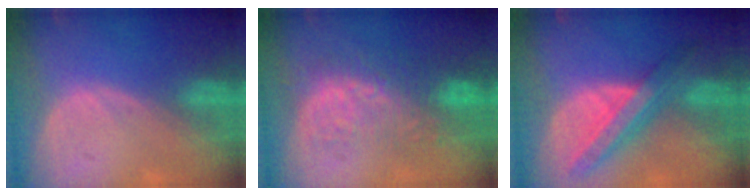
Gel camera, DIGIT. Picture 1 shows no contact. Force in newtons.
{"total": 8.9, "press": 8.7, "slide": 2.0}
{"total": 8.4, "press": 7.5, "slide": 3.8}